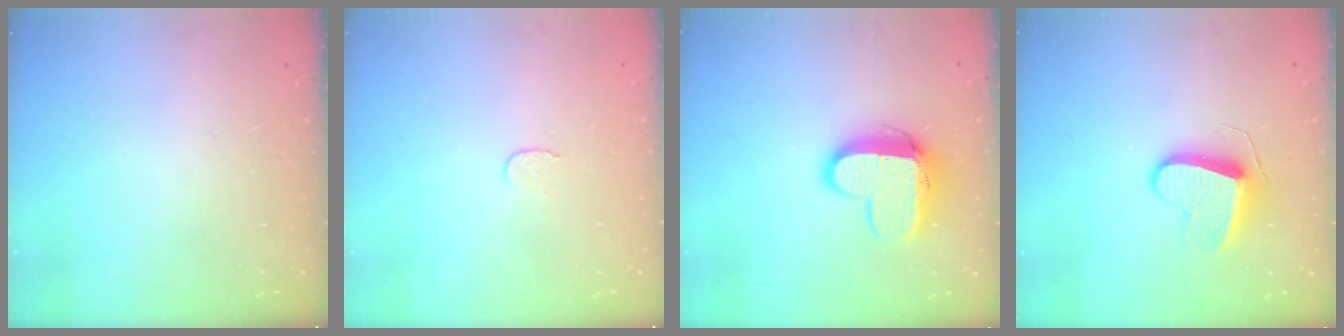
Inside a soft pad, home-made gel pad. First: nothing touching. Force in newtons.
{"total": 3.5, "press": 3.5, "slide": 0.3}
{"total": 11.2, "press": 11.2, "slide": 1.1}
{"total": 9.4, "press": 9.4, "slide": 0.4}